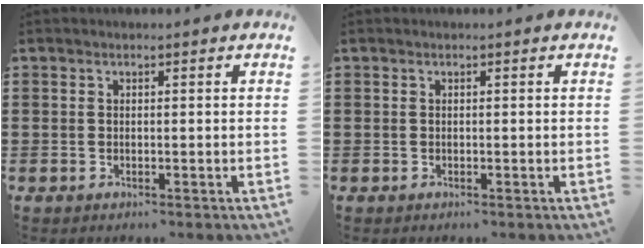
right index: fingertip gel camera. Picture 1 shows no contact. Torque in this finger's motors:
{"motor_torque": [1.07, 1.07, -0.01, 0.01]}